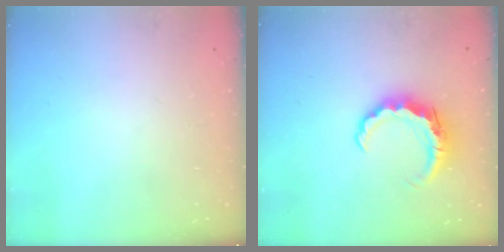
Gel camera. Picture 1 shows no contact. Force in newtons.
{"total": 7.8, "press": 7.7, "slide": 1.4}